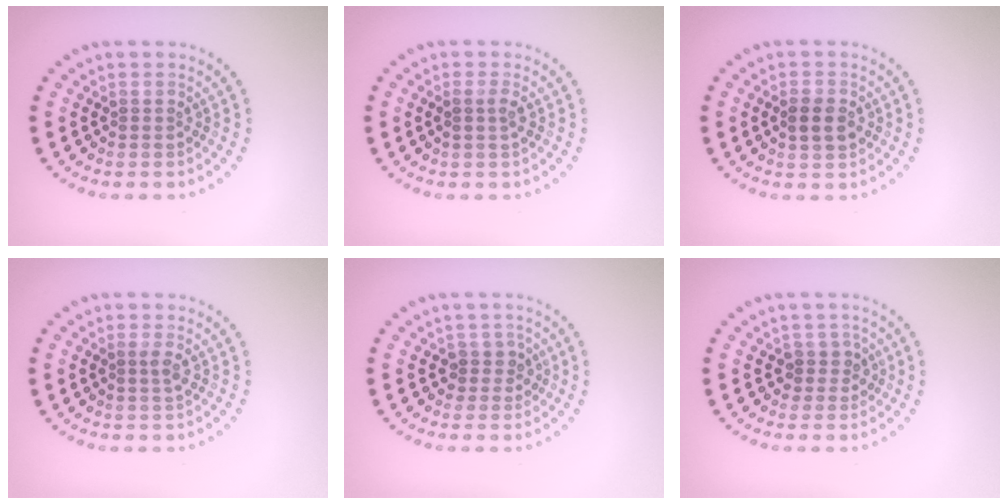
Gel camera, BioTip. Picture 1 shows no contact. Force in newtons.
{"total": 1.2, "press": 1.0, "slide": 0.7}
{"total": 2.3, "press": 2.2, "slide": 0.2}
{"total": 0.9, "press": 0.7, "slide": 0.4}
{"total": 1.8, "press": 1.5, "slide": 0.9}
{"total": 1.8, "press": 1.5, "slide": 0.9}